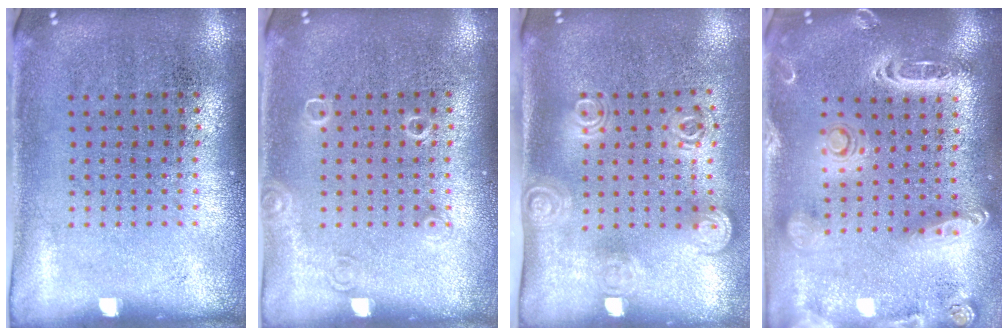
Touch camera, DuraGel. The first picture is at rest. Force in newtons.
{"total": 1.0, "press": 1.0, "slide": 0.2}
{"total": 1.8, "press": 1.3, "slide": 1.3}
{"total": 2.5, "press": 2.2, "slide": 1.1}